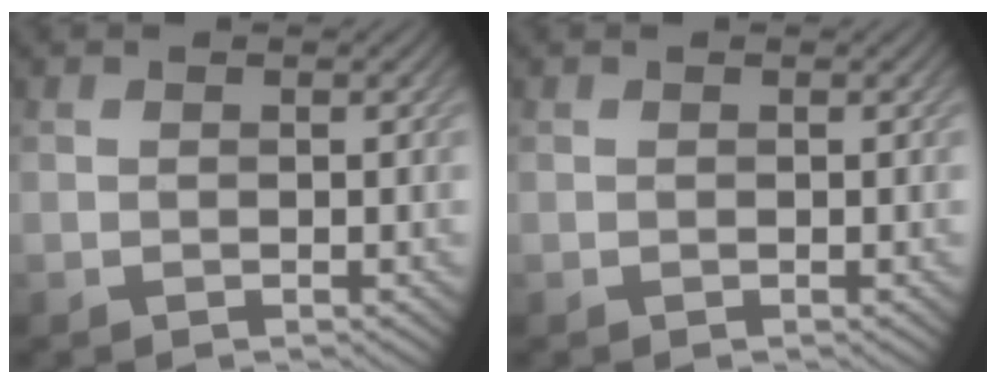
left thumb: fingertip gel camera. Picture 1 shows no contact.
{"total": 0.0}